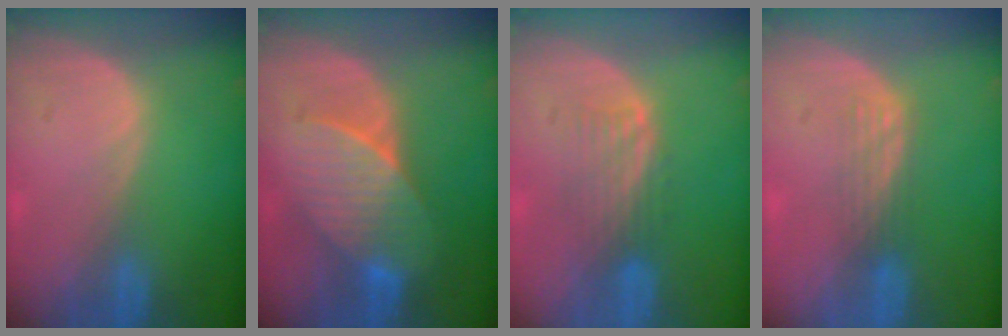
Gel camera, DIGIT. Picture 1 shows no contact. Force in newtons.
{"total": 7.2, "press": 7.1, "slide": 1.1}
{"total": 4.6, "press": 4.0, "slide": 2.3}
{"total": 2.9, "press": 2.6, "slide": 1.4}